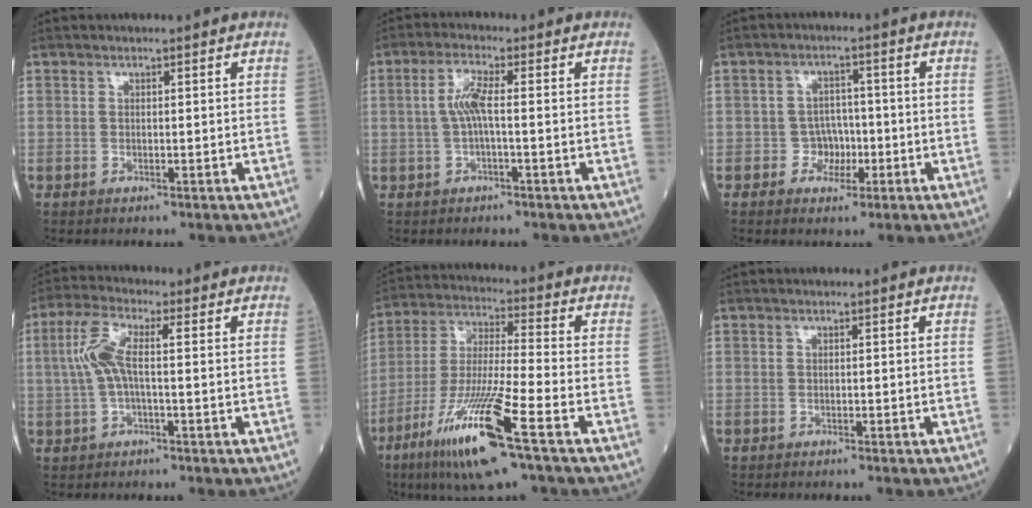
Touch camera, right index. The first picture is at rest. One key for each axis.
{"total": 3.9, "fx": -0.2, "fy": 0.3, "fz": 3.8, "tx": -0.082, "ty": 0.008, "tz": -0.003}
{"total": 3.6, "fx": -1.3, "fy": 3.1, "fz": 1.4, "tx": -0.010, "ty": 0.010, "tz": -0.020}
{"total": 6.0, "fx": 0.3, "fy": 1.3, "fz": 5.8, "tx": -0.138, "ty": 0.023, "tz": 0.003}
{"total": 16.3, "fx": -8.5, "fy": 0.2, "fz": 13.9, "tx": -0.290, "ty": -0.037, "tz": -0.158}
{"total": 0.9, "fx": -0.9, "fy": 0.0, "fz": 0.2, "tx": -0.007, "ty": -0.001, "tz": -0.015}